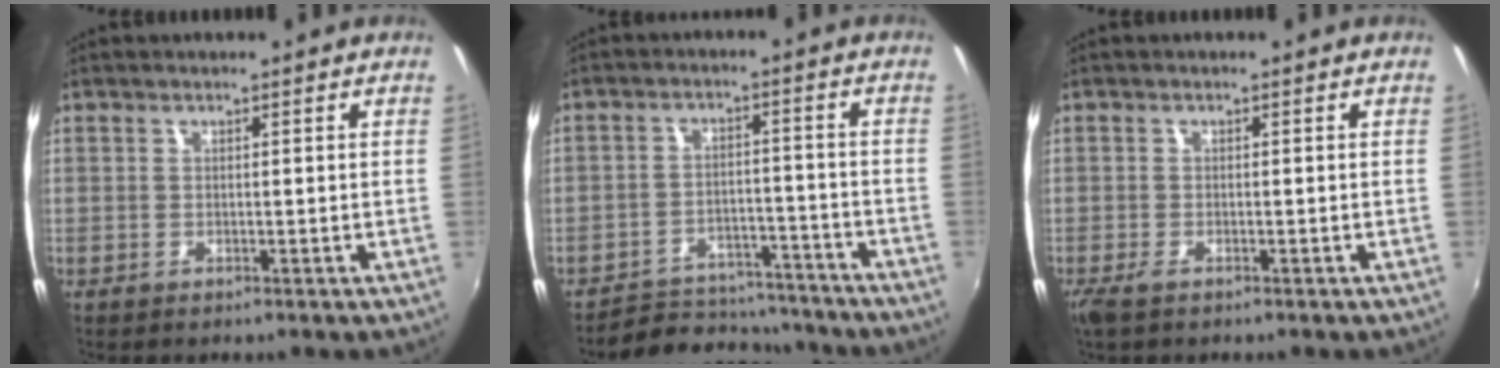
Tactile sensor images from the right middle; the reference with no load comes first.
{"total": 12.8, "force": [-11.6, 4.8, 2.8], "torque": [-0.071, 0.025, -0.152]}
{"total": 2.0, "force": [-1.4, 0.6, 1.3], "torque": [-0.028, -0.009, -0.025]}